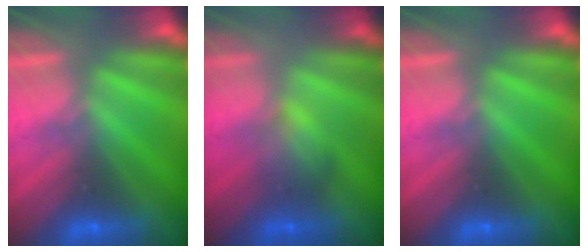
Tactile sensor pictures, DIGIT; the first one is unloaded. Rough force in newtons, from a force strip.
{"total": 2.1}
{"total": 0.0}